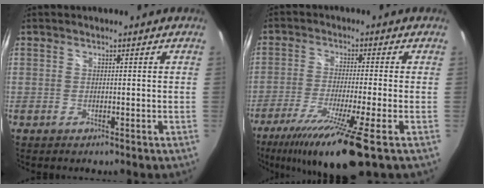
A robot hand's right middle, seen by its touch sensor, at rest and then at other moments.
{"total": 14.3, "force": [-9.0, 0.0, 11.1], "torque": [-0.228, -0.055, -0.155]}